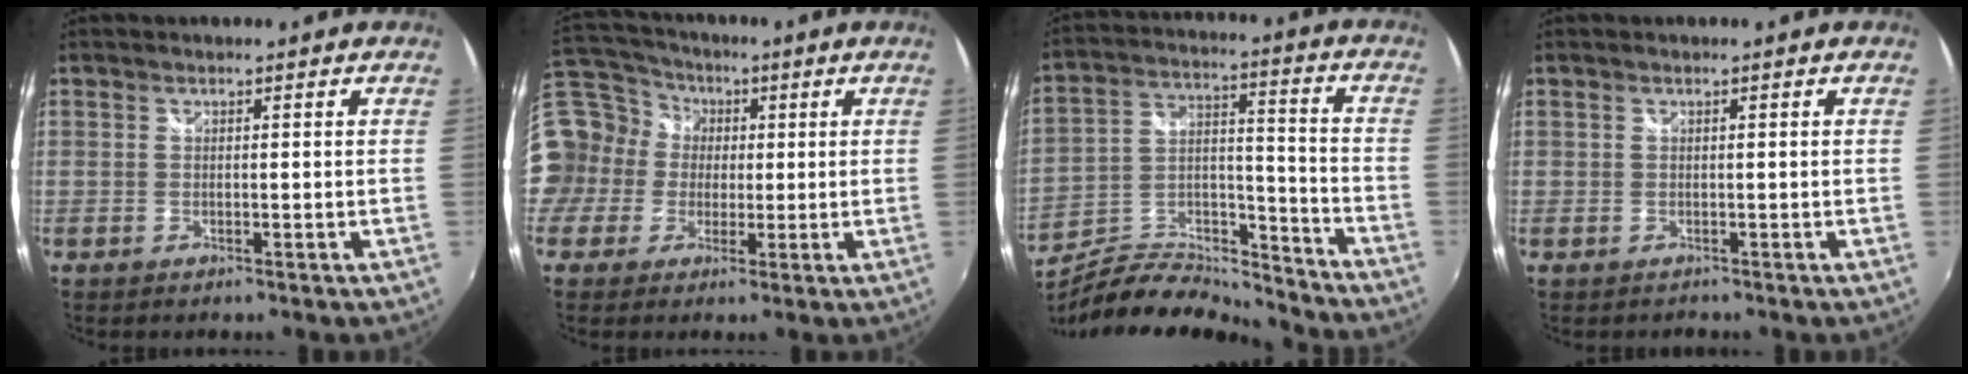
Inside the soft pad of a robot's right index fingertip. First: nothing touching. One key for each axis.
{"total": 11.5, "fx": -0.5, "fy": 11.0, "fz": 3.4, "tx": -0.113, "ty": 0.034, "tz": -0.015}
{"total": 15.5, "fx": -13.7, "fy": 3.1, "fz": 6.4, "tx": -0.119, "ty": 0.010, "tz": -0.225}
{"total": 1.5, "fx": 0.1, "fy": -1.3, "fz": -0.9, "tx": 0.020, "ty": -0.005, "tz": 0.008}